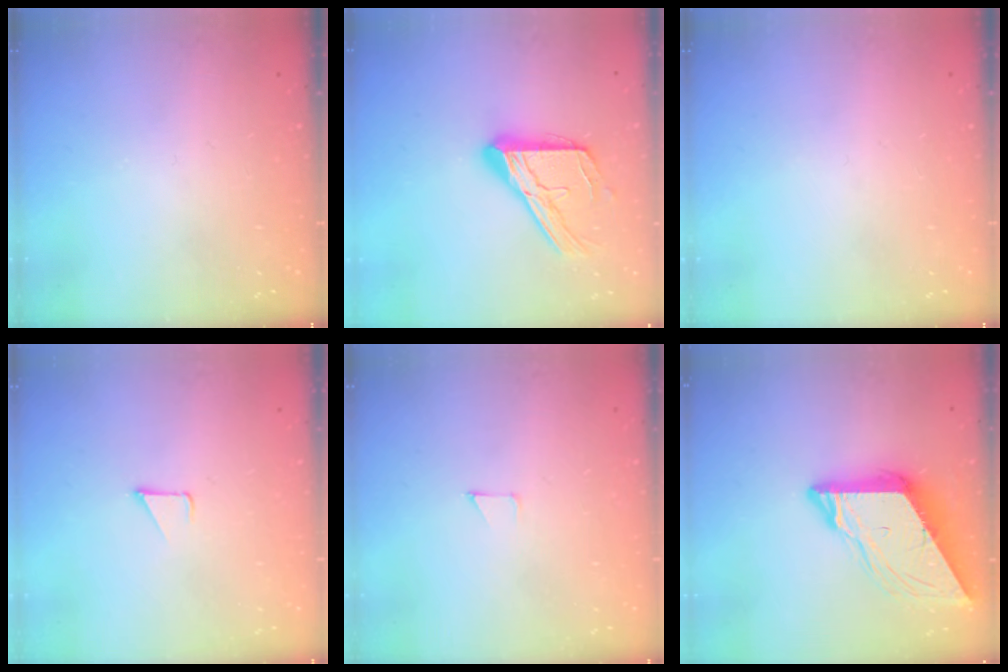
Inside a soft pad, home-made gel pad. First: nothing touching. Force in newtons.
{"total": 17.1, "press": 17.0, "slide": 1.6}
{"total": 0.0}
{"total": 1.2, "press": 1.2, "slide": 0.1}
{"total": 2.6, "press": 2.6, "slide": 0.2}
{"total": 9.3, "press": 9.2, "slide": 0.8}